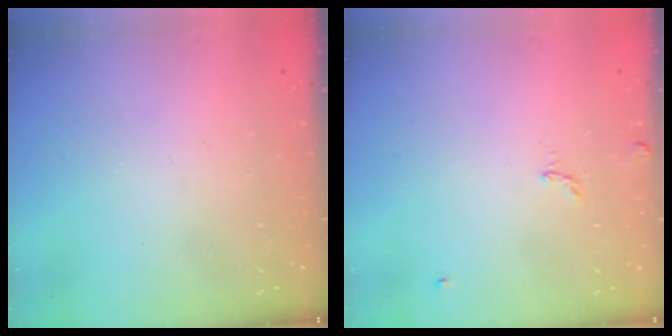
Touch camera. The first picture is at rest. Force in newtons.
{"total": 2.8, "press": 2.8, "slide": 0.3}